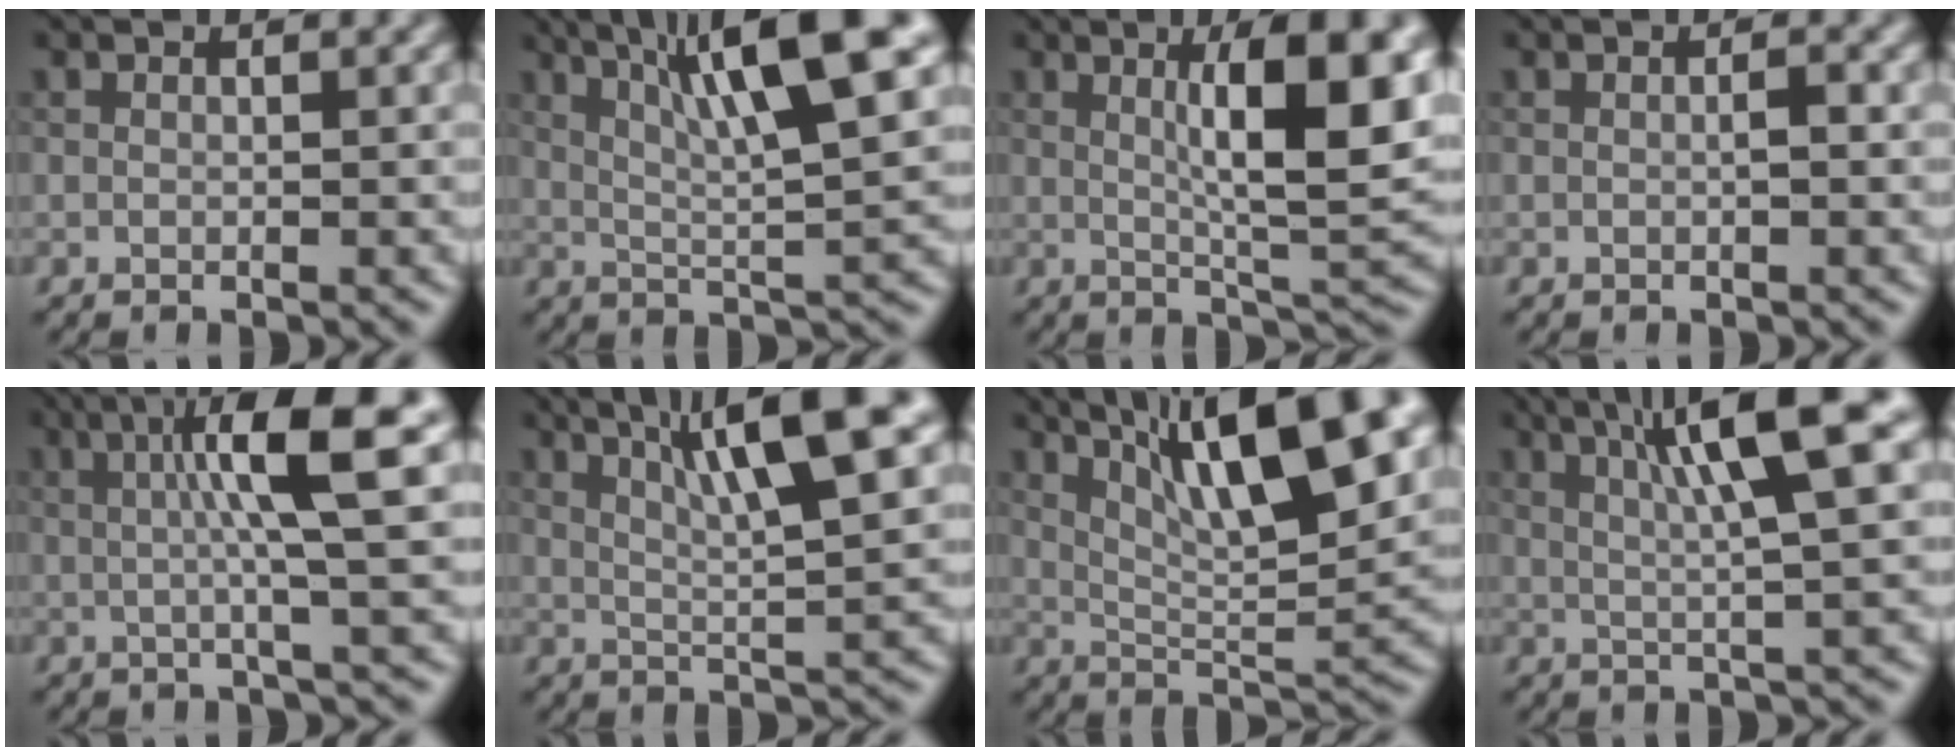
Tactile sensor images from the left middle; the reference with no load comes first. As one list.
[{"total": 10.3, "force": [4.6, 1.8, 9.0], "torque": [-0.124, 0.017, 0.073]}, {"total": 9.6, "force": [2.2, 2.2, 9.1], "torque": [-0.118, 0.000, 0.038]}, {"total": 0.7, "force": [0.0, 0.1, 0.7], "torque": [-0.013, 0.000, 0.000]}, {"total": 8.1, "force": [1.8, 1.1, 7.8], "torque": [-0.114, 0.016, 0.026]}, {"total": 9.2, "force": [4.3, 1.5, 8.0], "torque": [-0.108, 0.018, 0.067]}, {"total": 12.4, "force": [6.2, 3.0, 10.3], "torque": [-0.159, 0.015, 0.105]}, {"total": 8.7, "force": [3.2, 1.2, 8.0], "torque": [-0.107, 0.018, 0.049]}]